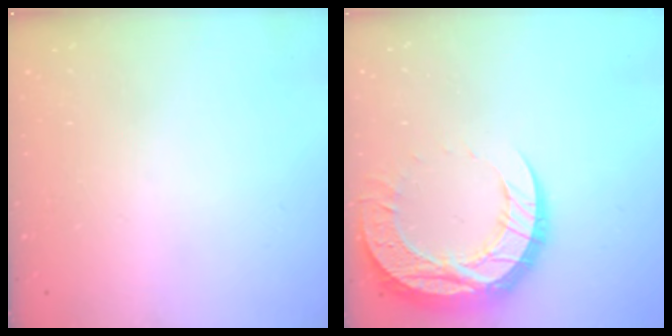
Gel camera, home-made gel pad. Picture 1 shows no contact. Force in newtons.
{"total": 18.4, "press": 18.4, "slide": 1.6}